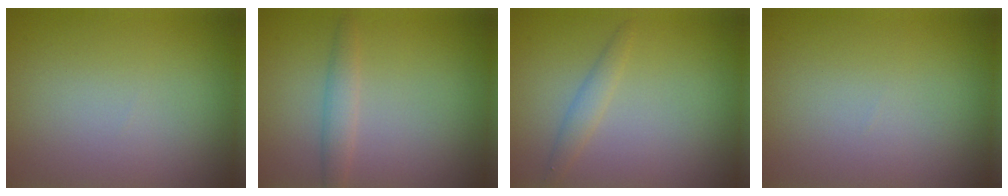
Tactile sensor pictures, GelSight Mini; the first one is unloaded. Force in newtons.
{"total": 1.7, "press": 1.7, "slide": 0.0}
{"total": 1.4, "press": 1.4, "slide": 0.0}
{"total": 0.0}